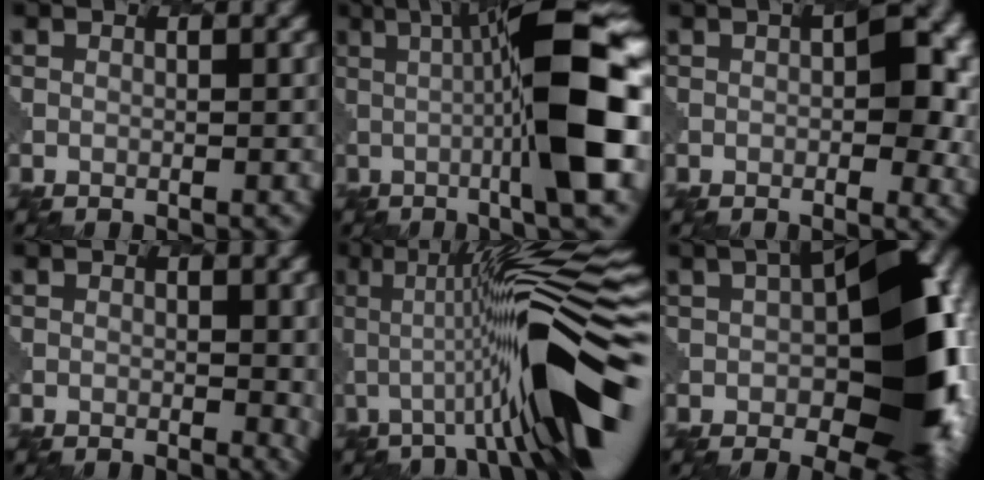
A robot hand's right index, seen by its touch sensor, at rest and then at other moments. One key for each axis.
{"total": 11.9, "fx": 1.1, "fy": 1.3, "fz": 11.8, "tx": -0.157, "ty": 0.015, "tz": 0.003}
{"total": 3.5, "fx": 0.8, "fy": 1.4, "fz": 3.2, "tx": -0.043, "ty": 0.002, "tz": -0.005}
{"total": 1.9, "fx": 0.6, "fy": 1.1, "fz": 1.4, "tx": -0.019, "ty": -0.005, "tz": 0.000}
{"total": 12.8, "fx": -0.6, "fy": 1.6, "fz": 12.7, "tx": -0.185, "ty": 0.029, "tz": -0.028}
{"total": 15.2, "fx": -0.4, "fy": 8.3, "fz": 12.8, "tx": -0.169, "ty": 0.002, "tz": -0.015}